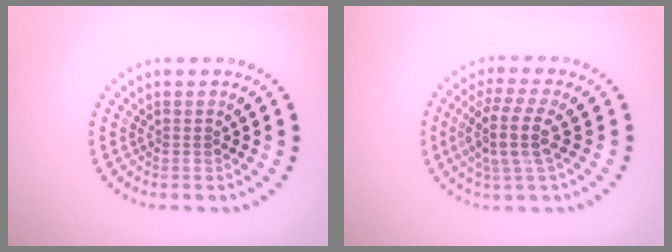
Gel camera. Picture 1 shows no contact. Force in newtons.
{"total": 4.0, "press": 3.1, "slide": 2.5}